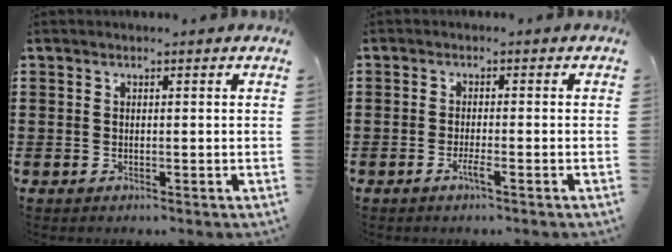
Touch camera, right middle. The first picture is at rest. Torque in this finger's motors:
{"motor_torque": [1.15, 0.02, 0.00, 0.03]}